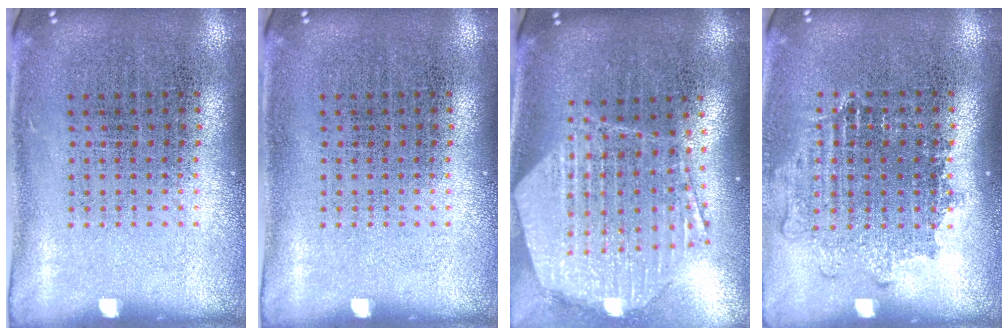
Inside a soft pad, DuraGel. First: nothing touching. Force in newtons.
{"total": 0.0}
{"total": 2.3, "press": 1.9, "slide": 1.3}
{"total": 1.0, "press": 1.0, "slide": 0.4}